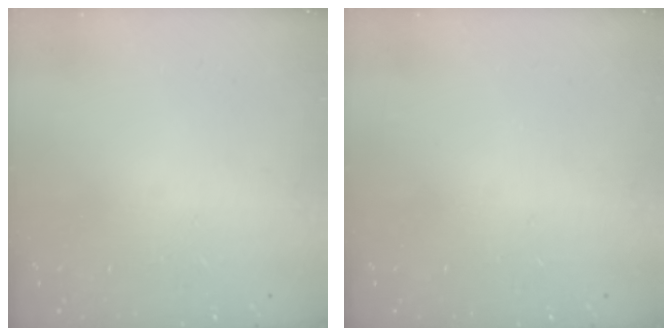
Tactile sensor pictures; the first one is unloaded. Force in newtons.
{"total": 0.0}